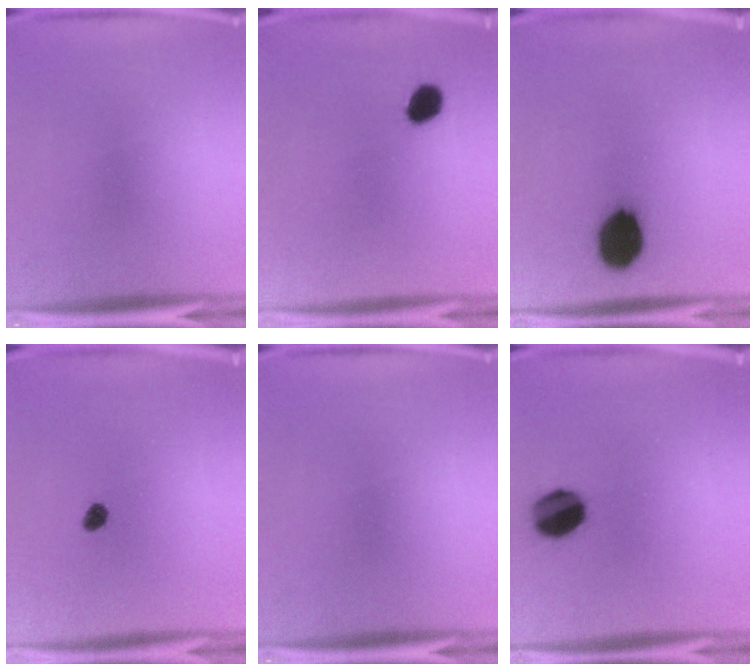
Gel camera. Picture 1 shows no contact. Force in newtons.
{"total": 5.6}
{"total": 12.0}
{"total": 2.0}
{"total": 0.0}
{"total": 11.0}